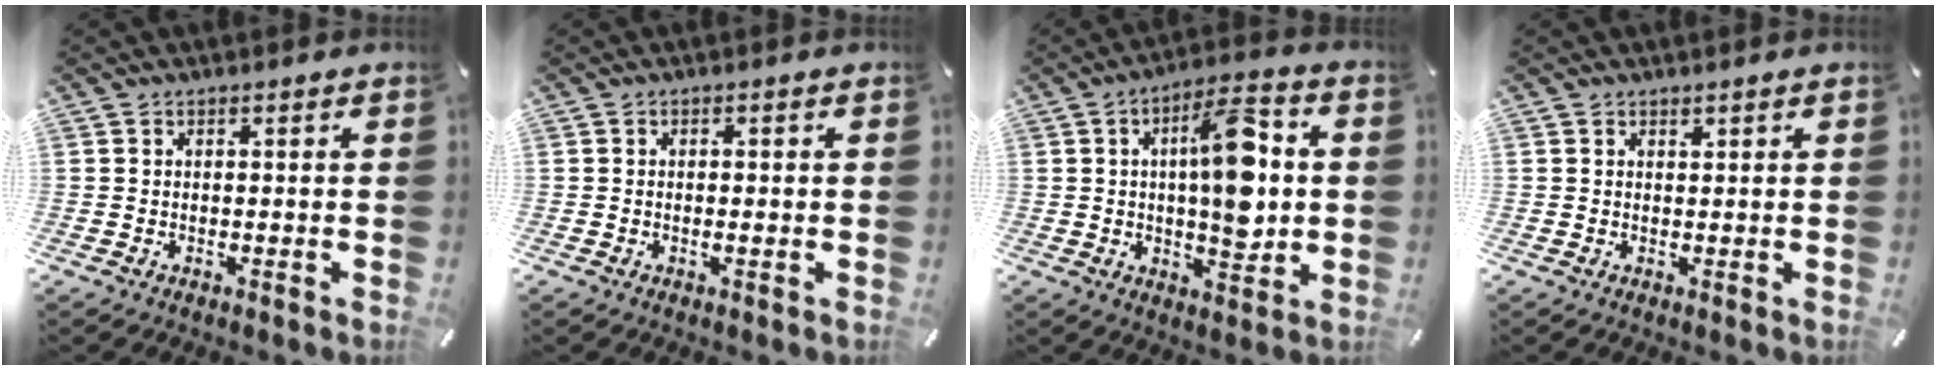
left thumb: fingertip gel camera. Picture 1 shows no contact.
{"total": 1.3, "force": [-0.3, 0.3, 1.2], "torque": [-0.022, 0.000, -0.006]}
{"total": 16.0, "force": [1.9, 7.0, 14.3], "torque": [-0.216, -0.004, 0.028]}
{"total": 0.5, "force": [0.4, 0.3, 0.1], "torque": [-0.003, -0.001, 0.009]}